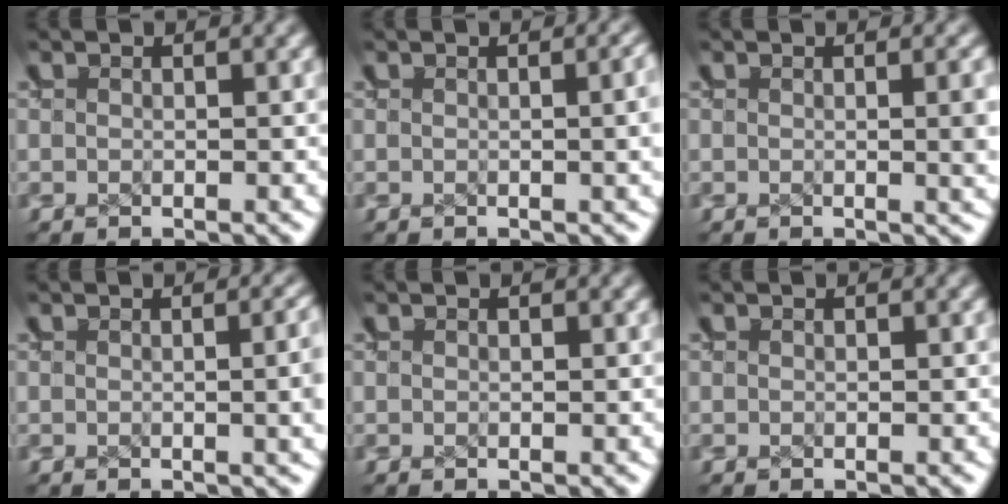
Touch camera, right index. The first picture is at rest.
{"total": 1.1, "force": [0.2, 0.1, 1.1], "torque": [-0.011, 0.003, 0.006]}
{"total": 1.5, "force": [0.2, 0.0, 1.4], "torque": [-0.013, -0.005, 0.009]}
{"total": 2.0, "force": [0.1, 0.5, 1.9], "torque": [-0.015, 0.002, 0.002]}
{"total": 0.0}
{"total": 0.0}